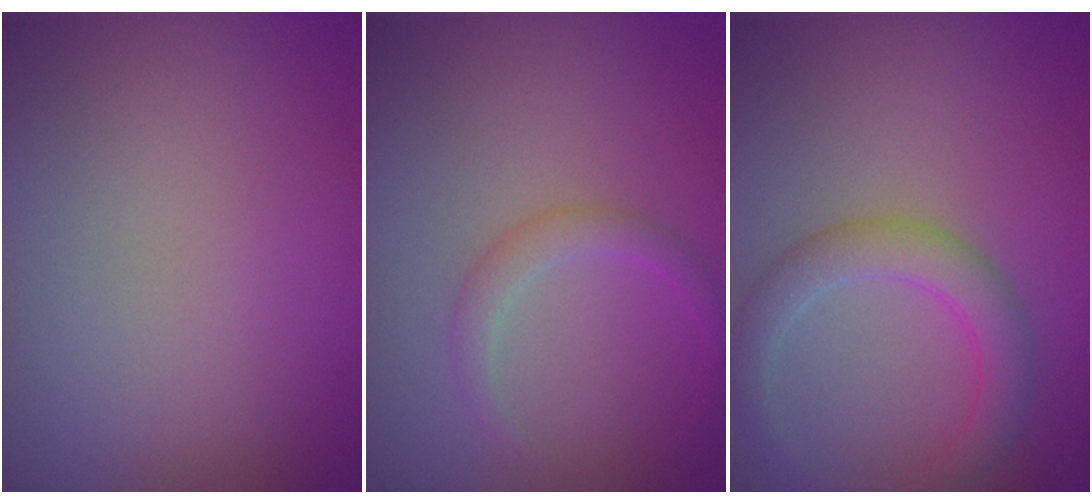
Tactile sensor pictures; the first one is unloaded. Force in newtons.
{"total": 1.7, "press": 1.7, "slide": 0.1}
{"total": 3.5, "press": 3.5, "slide": 0.1}